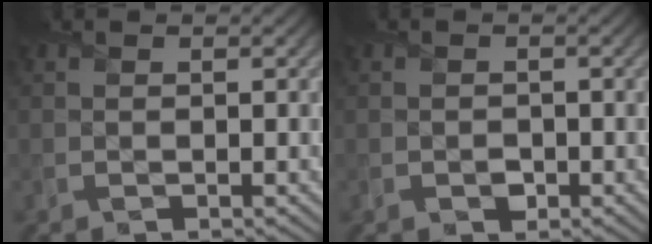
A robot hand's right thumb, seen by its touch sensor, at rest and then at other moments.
{"total": 1.2, "force": [-0.5, 0.9, 0.4], "torque": [-0.005, -0.005, -0.010]}